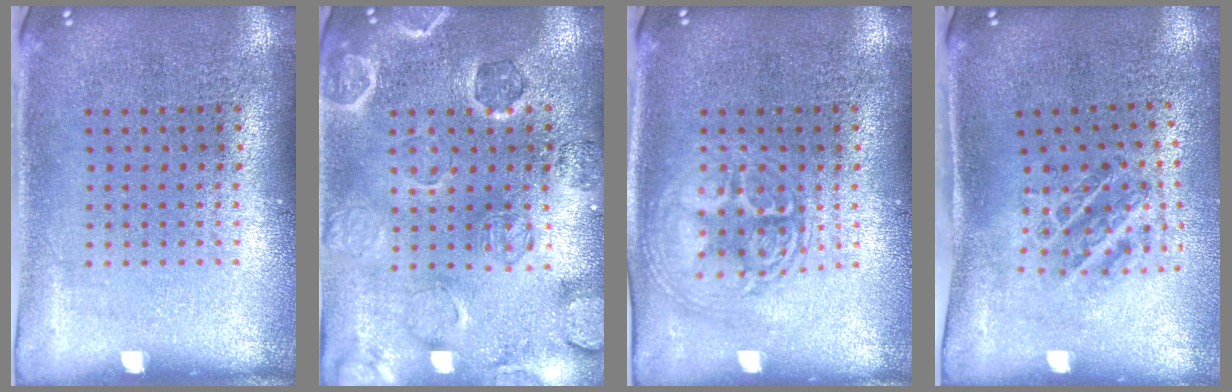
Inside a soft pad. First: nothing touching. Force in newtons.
{"total": 1.0, "press": 0.9, "slide": 0.3}
{"total": 3.0, "press": 3.0, "slide": 0.4}
{"total": 1.1, "press": 1.0, "slide": 0.3}